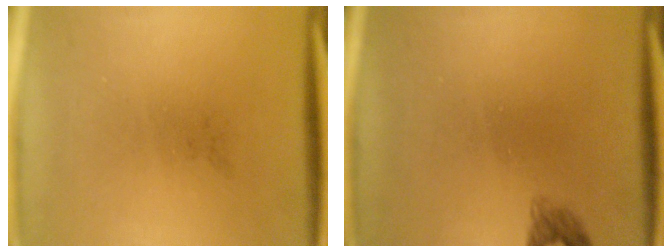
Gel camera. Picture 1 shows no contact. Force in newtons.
{"total": 1.4}